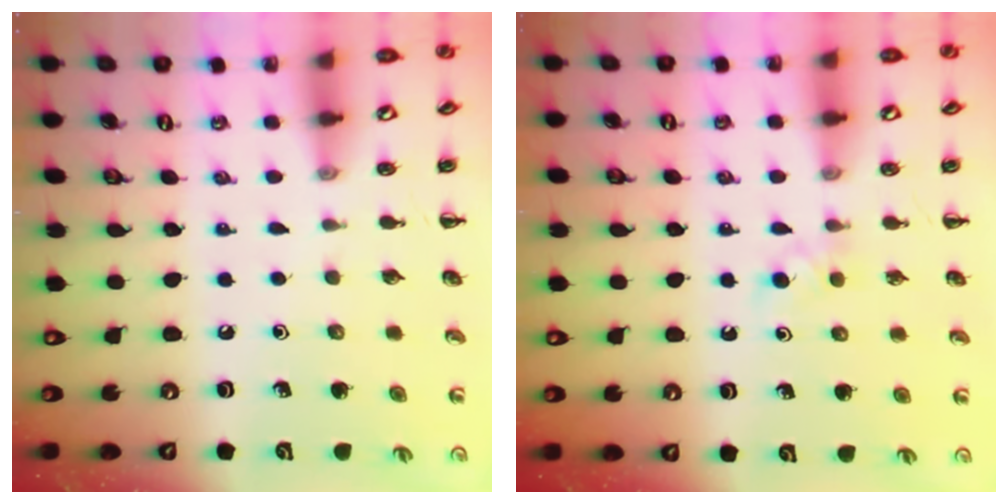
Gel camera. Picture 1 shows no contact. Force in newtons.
{"total": 2.6, "press": 2.3, "slide": 1.2}